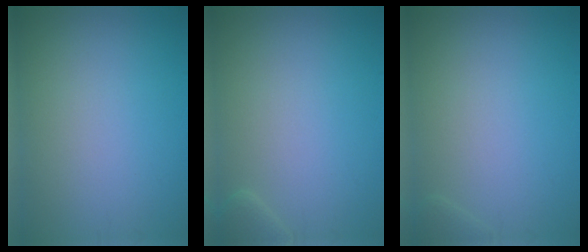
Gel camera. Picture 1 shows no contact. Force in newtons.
{"total": 1.2, "press": 1.2, "slide": 0.2}
{"total": 0.5, "press": 0.5, "slide": 0.1}